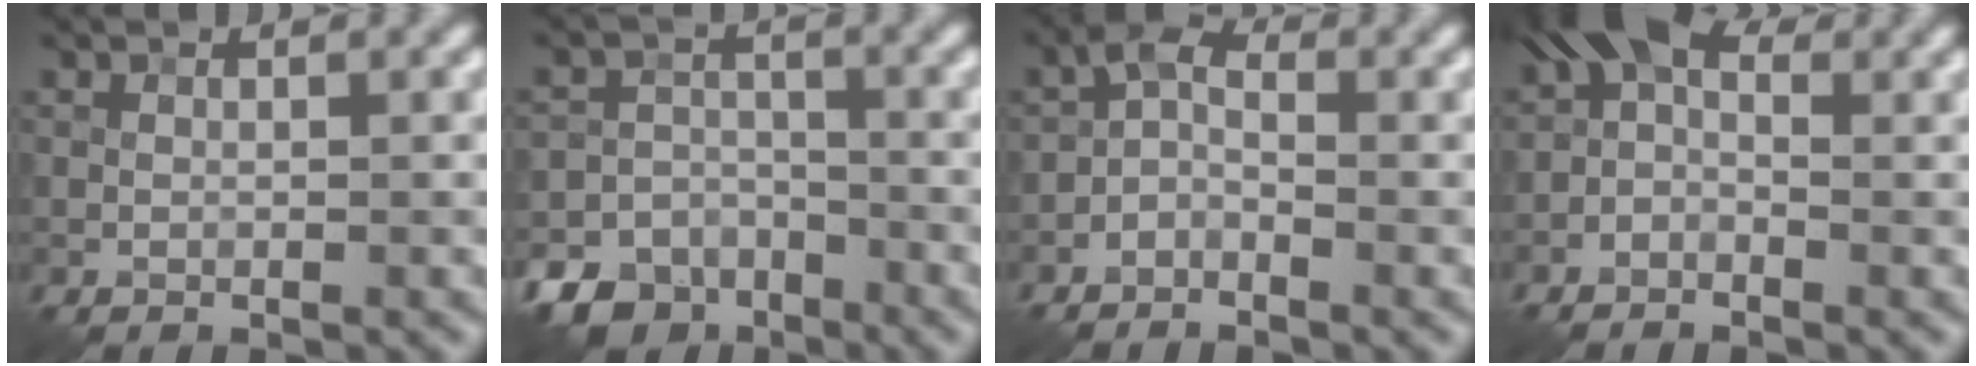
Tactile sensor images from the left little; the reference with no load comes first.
{"total": 8.2, "force": [-6.2, 5.2, 1.3], "torque": [-0.009, -0.020, -0.101]}
{"total": 2.1, "force": [-1.3, 0.9, 1.3], "torque": [-0.023, 0.011, -0.033]}
{"total": 3.1, "force": [-0.3, 2.0, 2.3], "torque": [-0.034, 0.013, -0.019]}